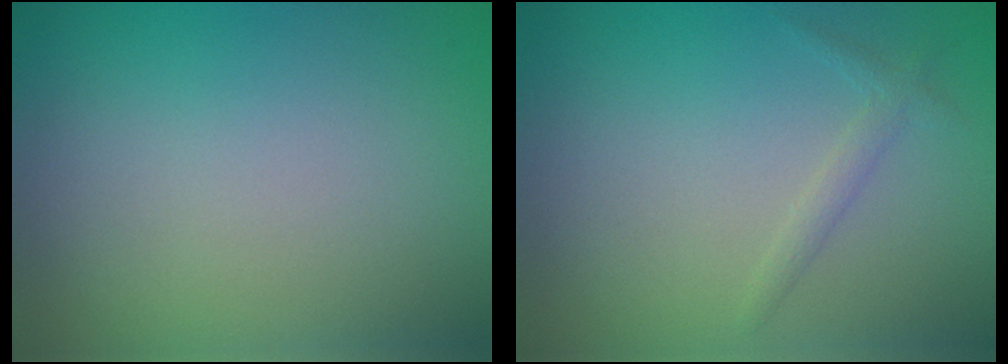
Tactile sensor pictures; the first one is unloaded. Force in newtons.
{"total": 1.1, "press": 1.1, "slide": 0.0}